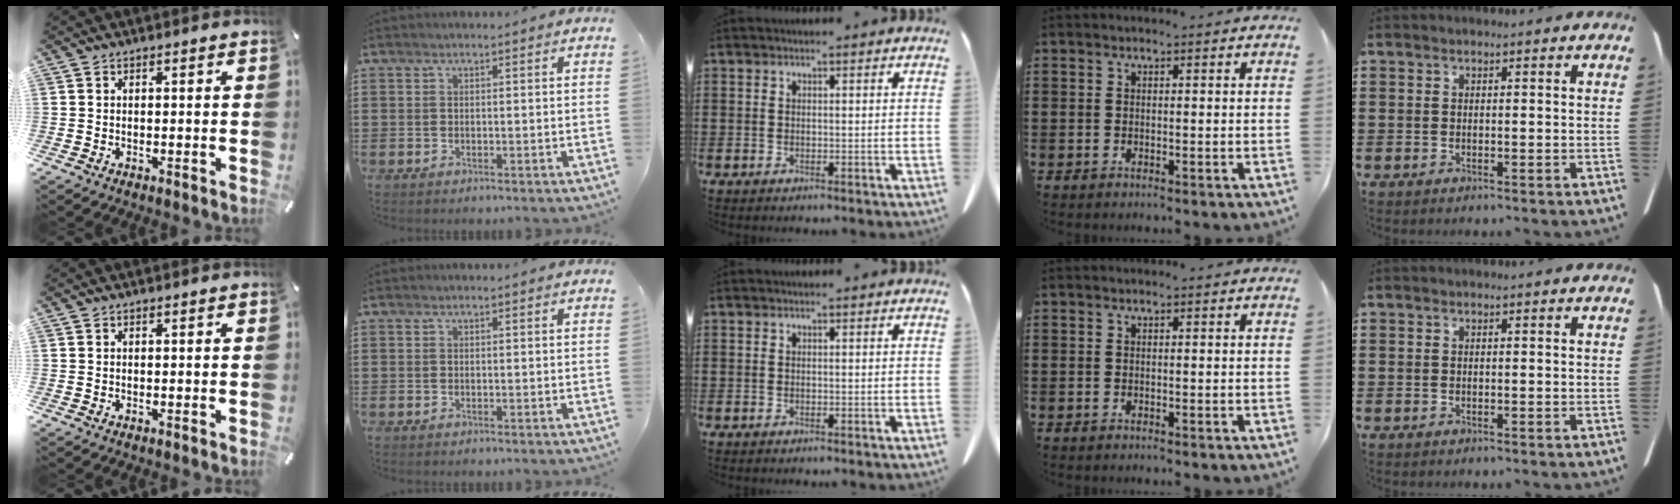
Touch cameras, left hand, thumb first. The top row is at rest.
{}